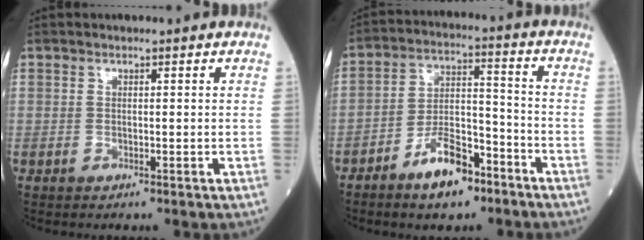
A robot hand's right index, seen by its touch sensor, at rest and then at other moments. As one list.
[{"total": 9.4, "force": [-6.3, 3.5, 6.1], "torque": [-0.117, 0.010, -0.110]}]